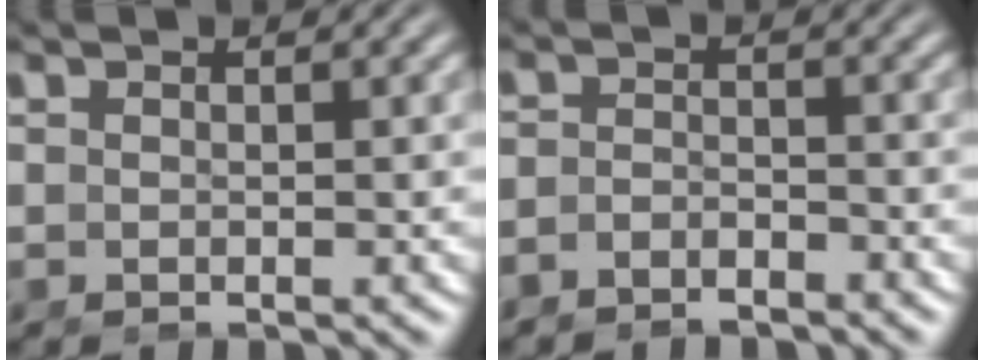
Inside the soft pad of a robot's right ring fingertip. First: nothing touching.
{"total": 3.0, "force": [-2.9, 0.9, 0.4], "torque": [-0.013, -0.019, -0.042]}